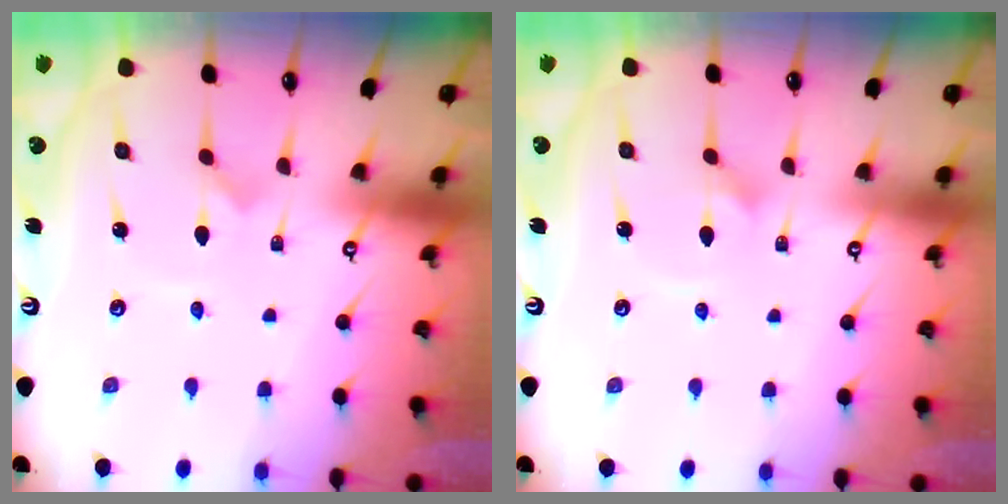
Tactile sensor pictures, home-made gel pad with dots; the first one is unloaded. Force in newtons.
{"total": 2.0, "press": 2.0, "slide": 0.0}